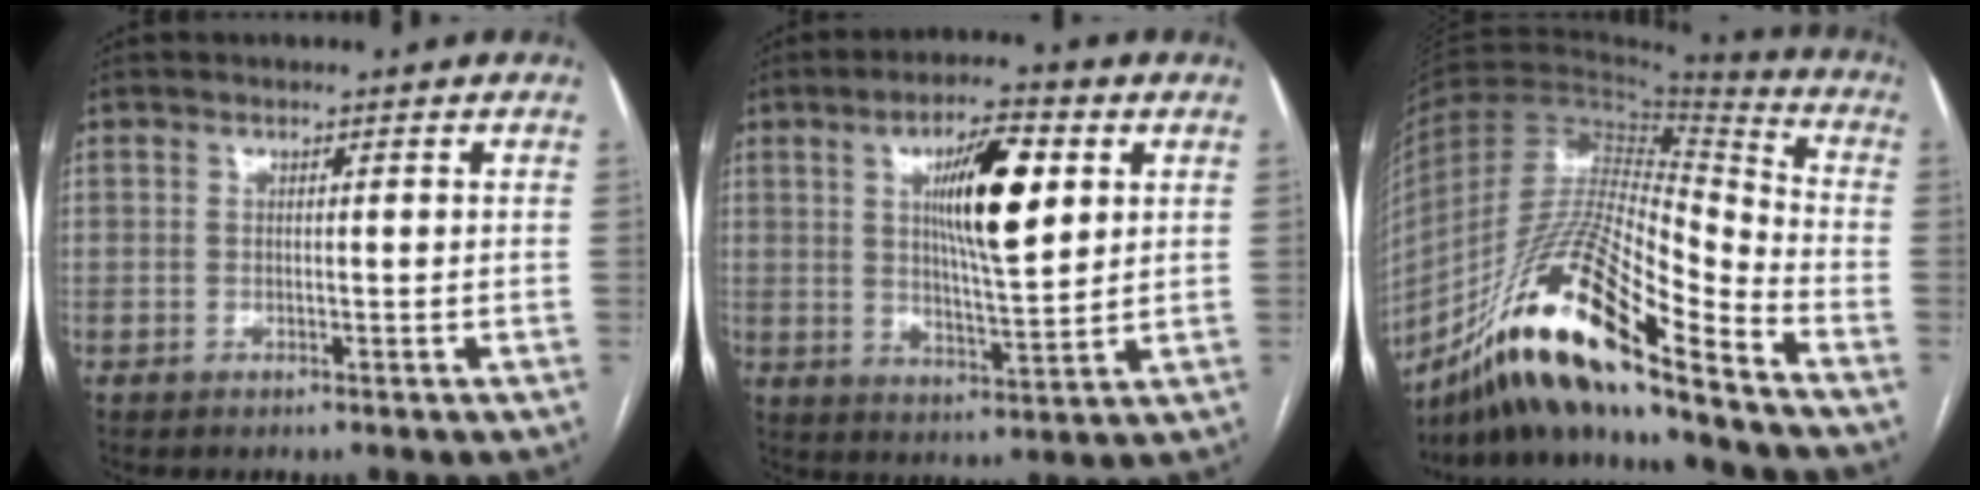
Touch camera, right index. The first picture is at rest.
{"total": 12.0, "force": [3.7, 2.6, 11.1], "torque": [-0.189, 0.004, 0.063]}
{"total": 21.5, "force": [-14.6, 2.5, 15.6], "torque": [-0.301, -0.019, -0.264]}